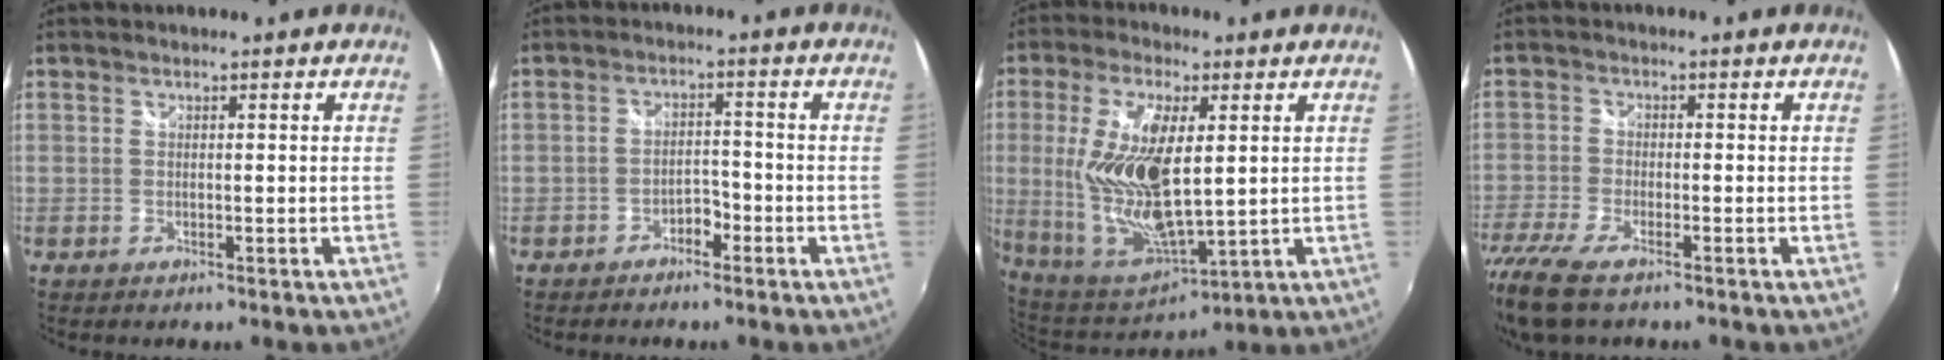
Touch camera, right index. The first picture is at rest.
{"total": 3.4, "force": [-2.5, 1.8, 1.4], "torque": [-0.029, 0.006, -0.038]}
{"total": 18.7, "force": [2.0, 7.3, 17.1], "torque": [-0.340, -0.014, 0.052]}
{"total": 12.6, "force": [-9.1, 4.2, 7.7], "torque": [-0.184, -0.057, -0.171]}